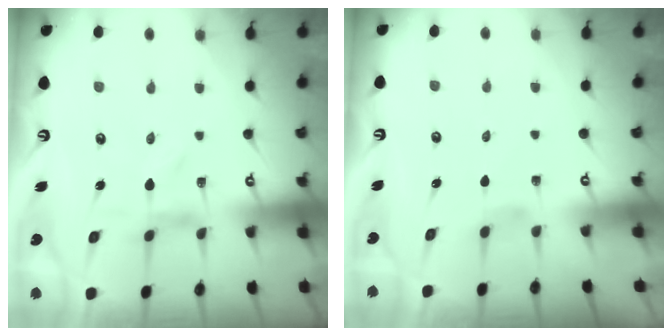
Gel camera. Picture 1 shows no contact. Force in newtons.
{"total": 1.0, "press": 0.9, "slide": 0.4}